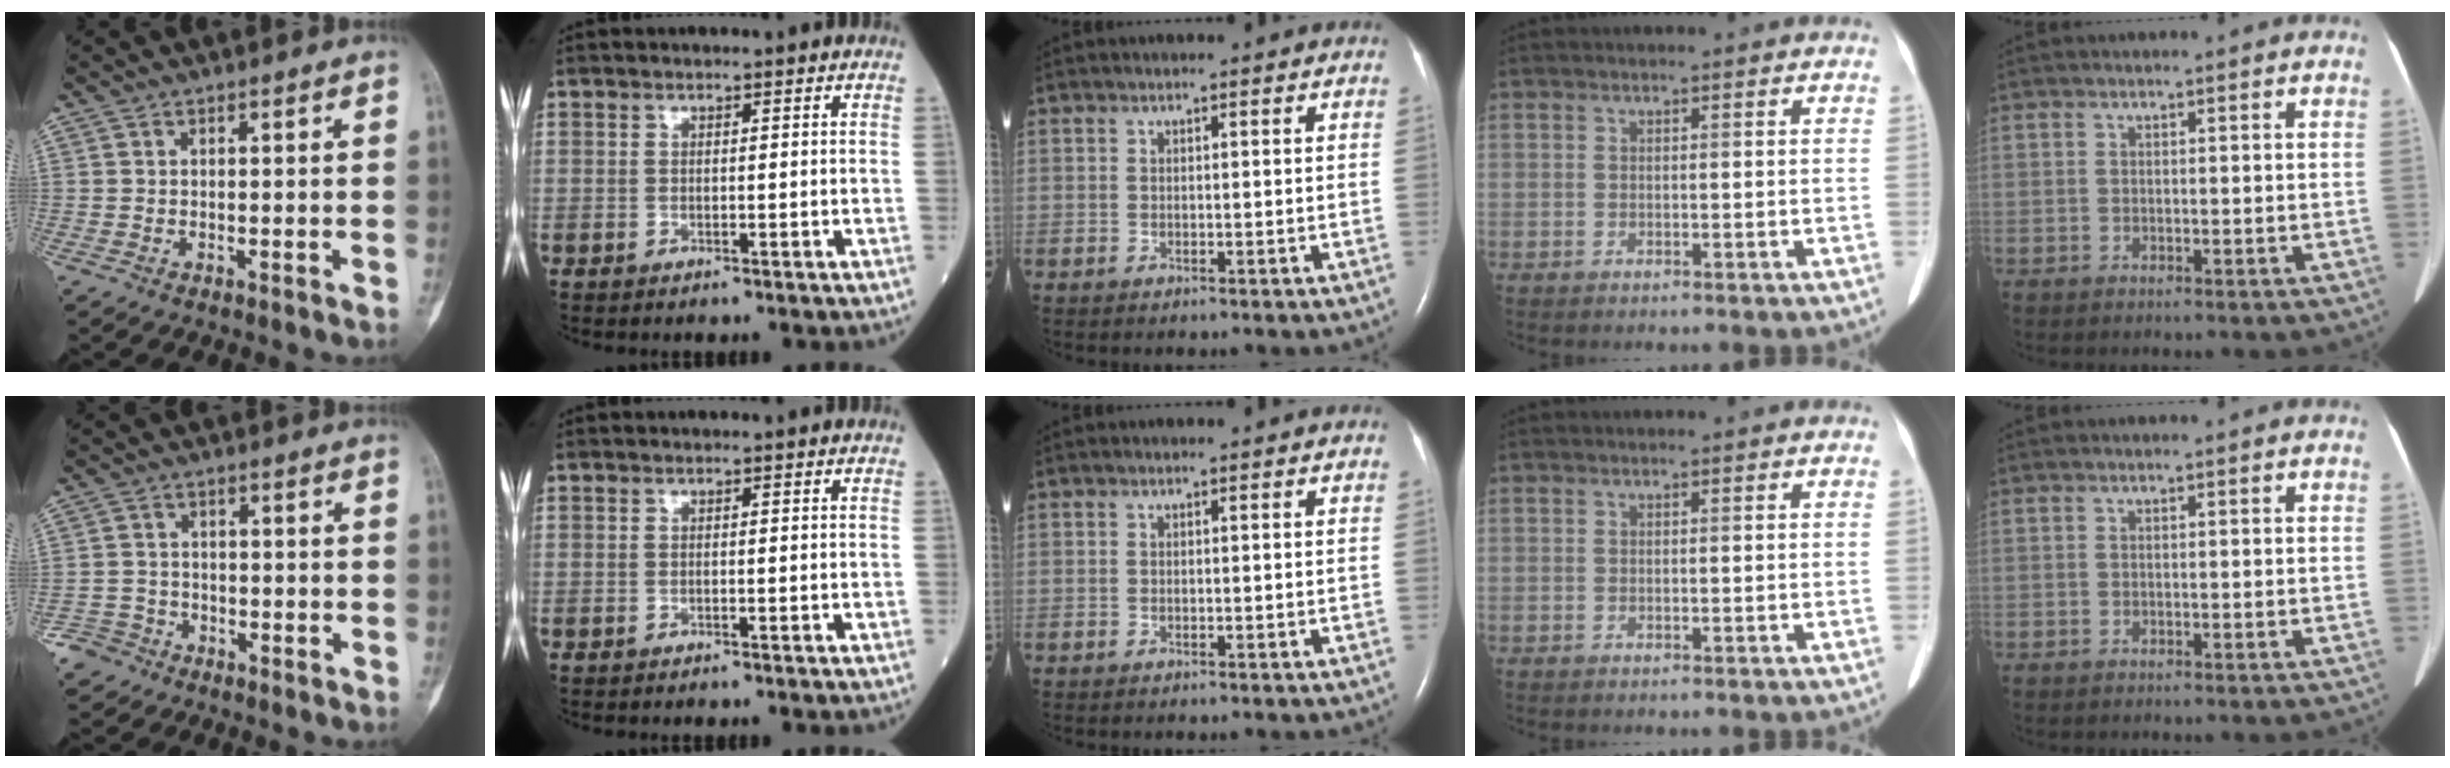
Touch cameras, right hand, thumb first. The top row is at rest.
{"thumb": {"total": 4.2, "force": [-2.8, 3.1, -0.2], "torque": [0.025, 0.020, -0.055]}}